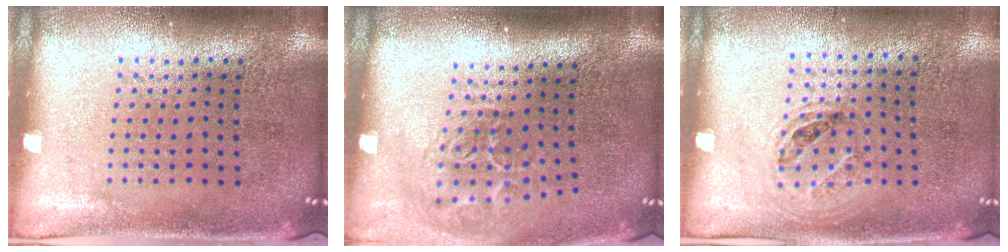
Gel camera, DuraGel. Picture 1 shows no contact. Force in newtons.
{"total": 2.0, "press": 1.3, "slide": 1.5}
{"total": 1.1, "press": 0.9, "slide": 0.6}